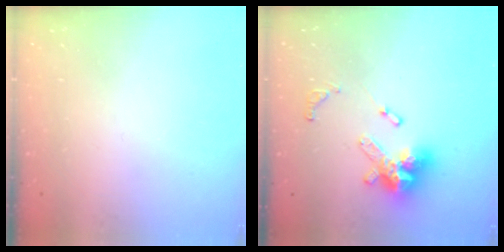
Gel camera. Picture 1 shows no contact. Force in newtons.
{"total": 15.2, "press": 15.1, "slide": 1.3}